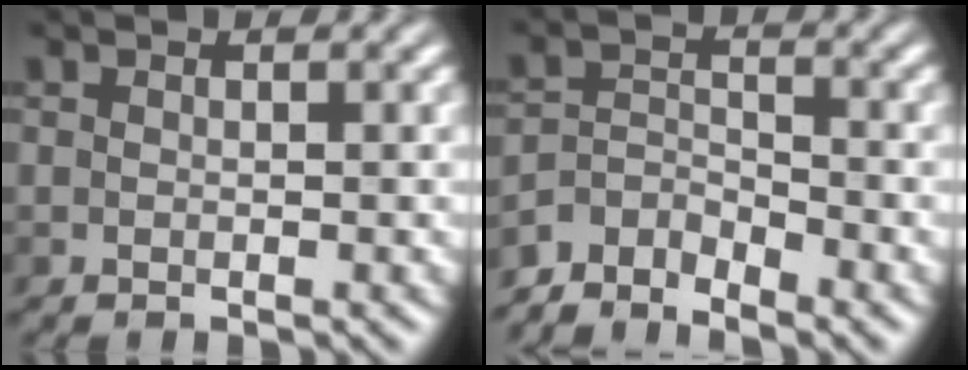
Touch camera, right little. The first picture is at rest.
{"total": 3.7, "force": [-3.4, 1.2, 0.8], "torque": [-0.013, 0.001, -0.075]}